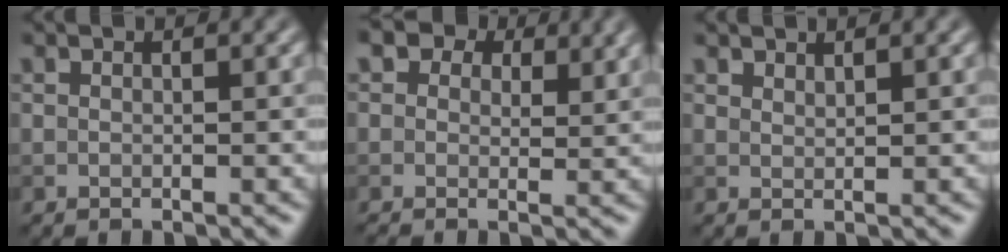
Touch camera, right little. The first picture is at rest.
{"total": 5.7, "force": [2.5, 4.0, 3.2], "torque": [-0.042, 0.009, 0.015]}
{"total": 0.9, "force": [0.9, 0.1, 0.2], "torque": [0.001, -0.002, 0.018]}